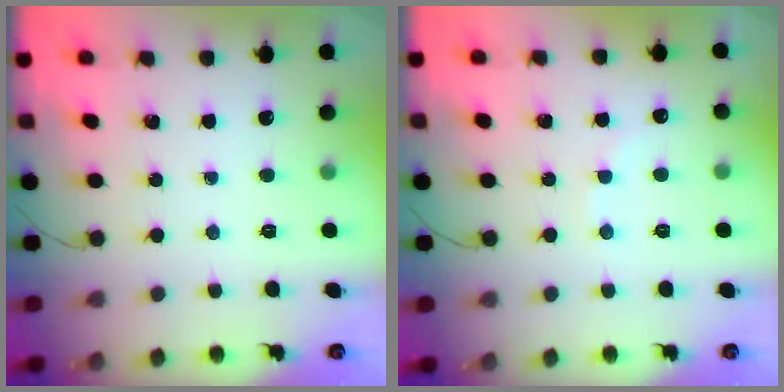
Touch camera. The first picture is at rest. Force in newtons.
{"total": 5.6, "press": 5.5, "slide": 1.1}